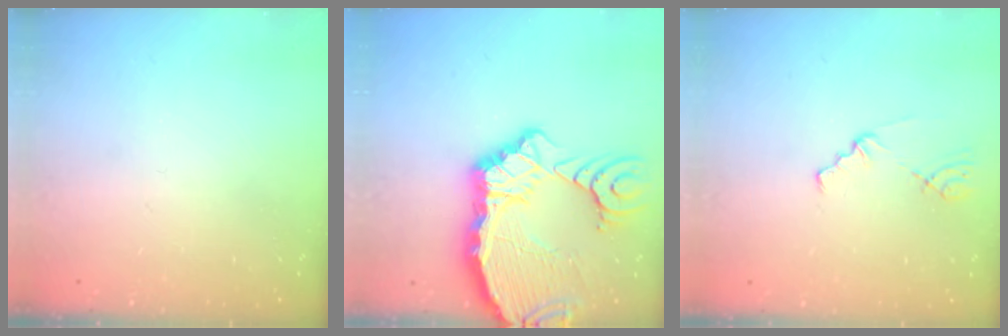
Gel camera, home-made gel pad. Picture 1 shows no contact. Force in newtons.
{"total": 15.6, "press": 15.5, "slide": 1.9}
{"total": 1.1, "press": 1.1, "slide": 0.2}